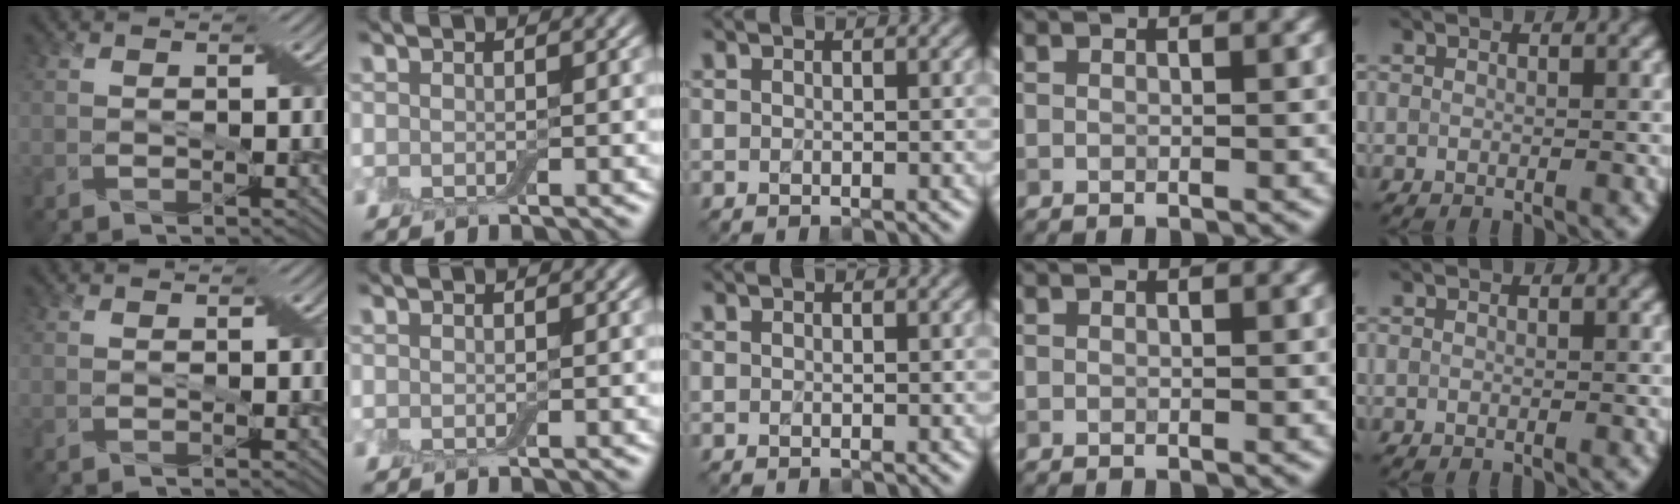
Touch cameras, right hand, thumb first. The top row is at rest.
{}